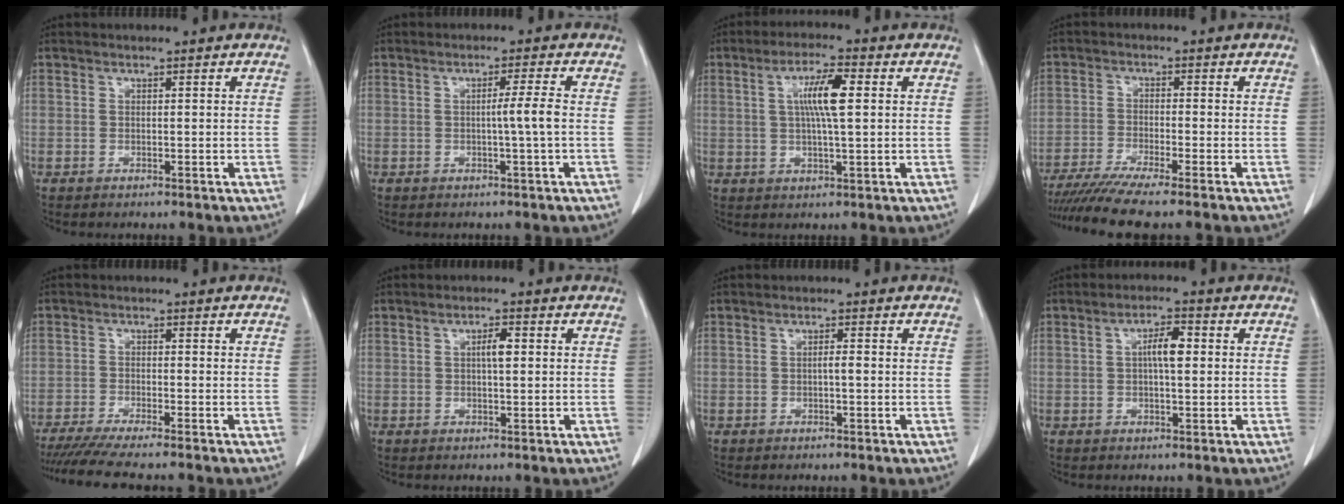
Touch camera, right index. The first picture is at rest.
{"total": 3.0, "force": [-0.4, -0.9, 2.8], "torque": [-0.044, -0.001, -0.007]}
{"total": 7.0, "force": [1.4, 0.6, 6.8], "torque": [-0.126, 0.006, 0.024]}
{"total": 8.9, "force": [-7.6, -1.0, 4.6], "torque": [-0.068, -0.022, -0.124]}
{"total": 9.7, "force": [-8.4, -0.3, 4.8], "torque": [-0.061, -0.022, -0.132]}
{"total": 2.5, "force": [0.4, 0.6, 2.4], "torque": [-0.044, 0.003, 0.007]}
{"total": 1.1, "force": [-0.2, 0.1, 1.1], "torque": [-0.019, 0.002, -0.003]}
{"total": 4.3, "force": [0.5, 1.1, 4.1], "torque": [-0.074, 0.009, 0.007]}